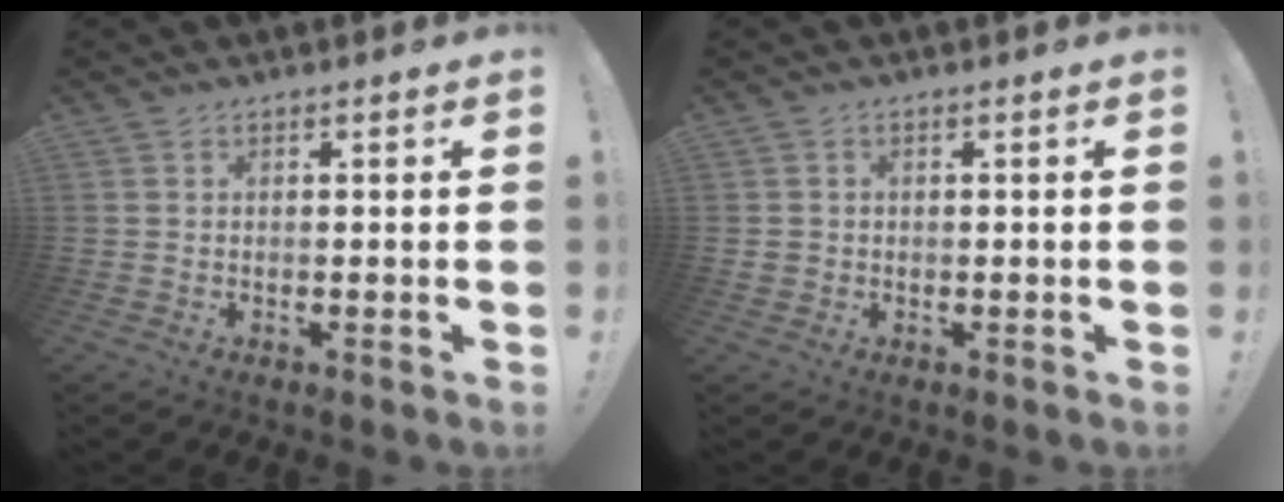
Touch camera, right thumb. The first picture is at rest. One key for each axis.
{"total": 1.6, "fx": -0.2, "fy": 1.6, "fz": 0.5, "tx": -0.007, "ty": 0.002, "tz": -0.002}